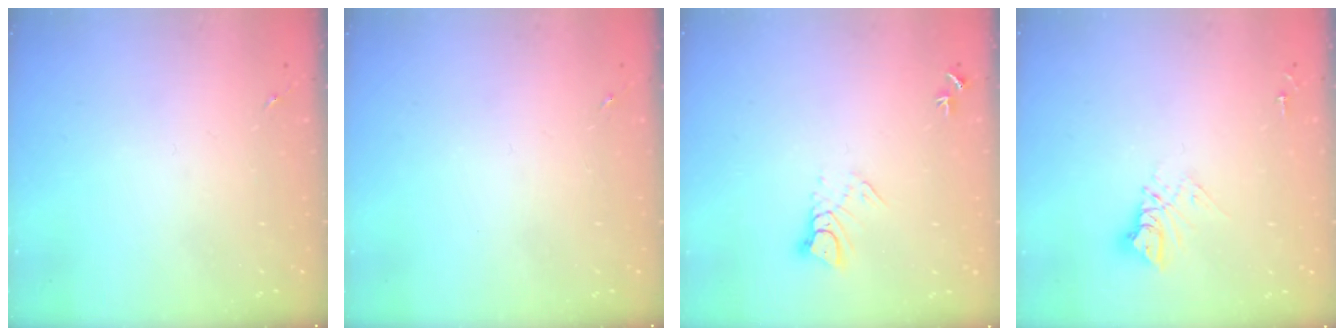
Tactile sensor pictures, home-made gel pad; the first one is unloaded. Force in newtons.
{"total": 0.0}
{"total": 5.5, "press": 5.5, "slide": 0.4}
{"total": 9.3, "press": 9.3, "slide": 0.8}